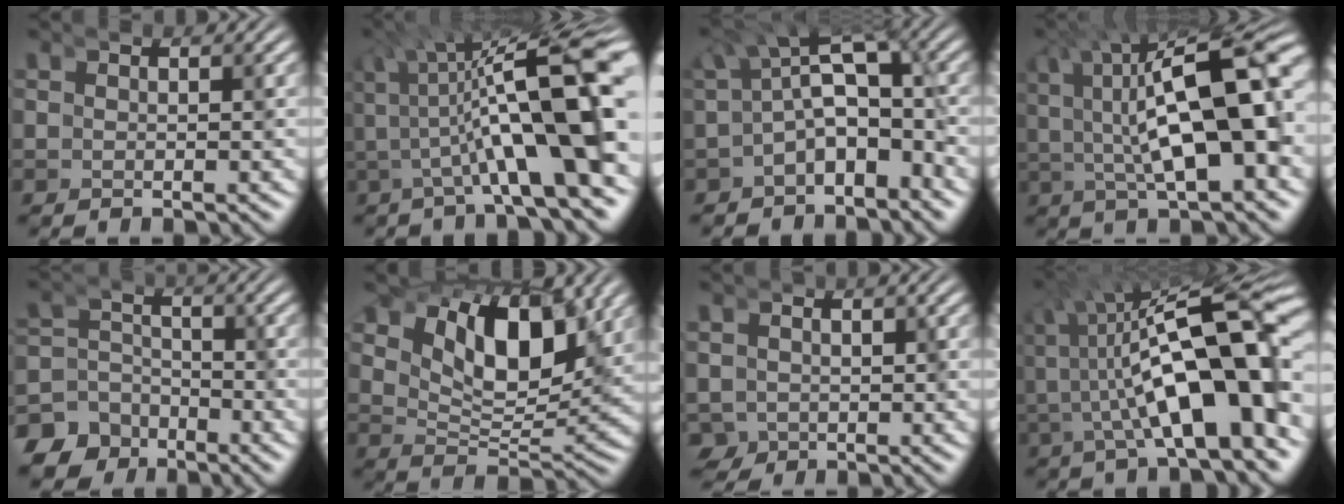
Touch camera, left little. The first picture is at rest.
{"total": 8.5, "force": [-2.4, 2.4, 7.8], "torque": [-0.108, -0.007, -0.042]}
{"total": 4.6, "force": [-1.4, 2.5, 3.6], "torque": [-0.072, -0.022, -0.021]}
{"total": 9.7, "force": [-1.0, 4.6, 8.5], "torque": [-0.138, -0.012, -0.014]}
{"total": 7.7, "force": [-5.9, 4.8, 0.9], "torque": [-0.035, -0.034, -0.105]}
{"total": 8.3, "force": [2.3, 4.2, 6.8], "torque": [-0.120, -0.007, 0.034]}
{"total": 4.1, "force": [-1.7, 3.5, 1.3], "torque": [-0.058, -0.036, -0.014]}
{"total": 10.0, "force": [-3.3, 4.2, 8.5], "torque": [-0.144, -0.007, -0.053]}